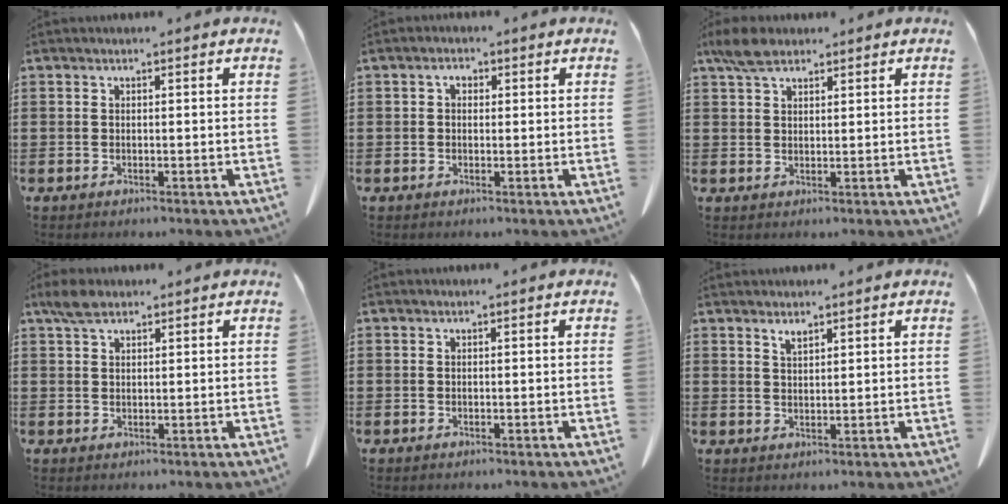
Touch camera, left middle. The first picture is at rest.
{"total": 1.5, "force": [0.2, 1.0, 1.1], "torque": [-0.024, 0.007, 0.004]}
{"total": 4.2, "force": [3.1, 1.9, 2.1], "torque": [-0.051, 0.007, 0.060]}
{"total": 3.3, "force": [2.3, 1.5, 1.8], "torque": [-0.042, 0.006, 0.045]}
{"total": 0.0}
{"total": 1.9, "force": [1.7, 0.3, 0.9], "torque": [-0.019, -0.001, 0.031]}